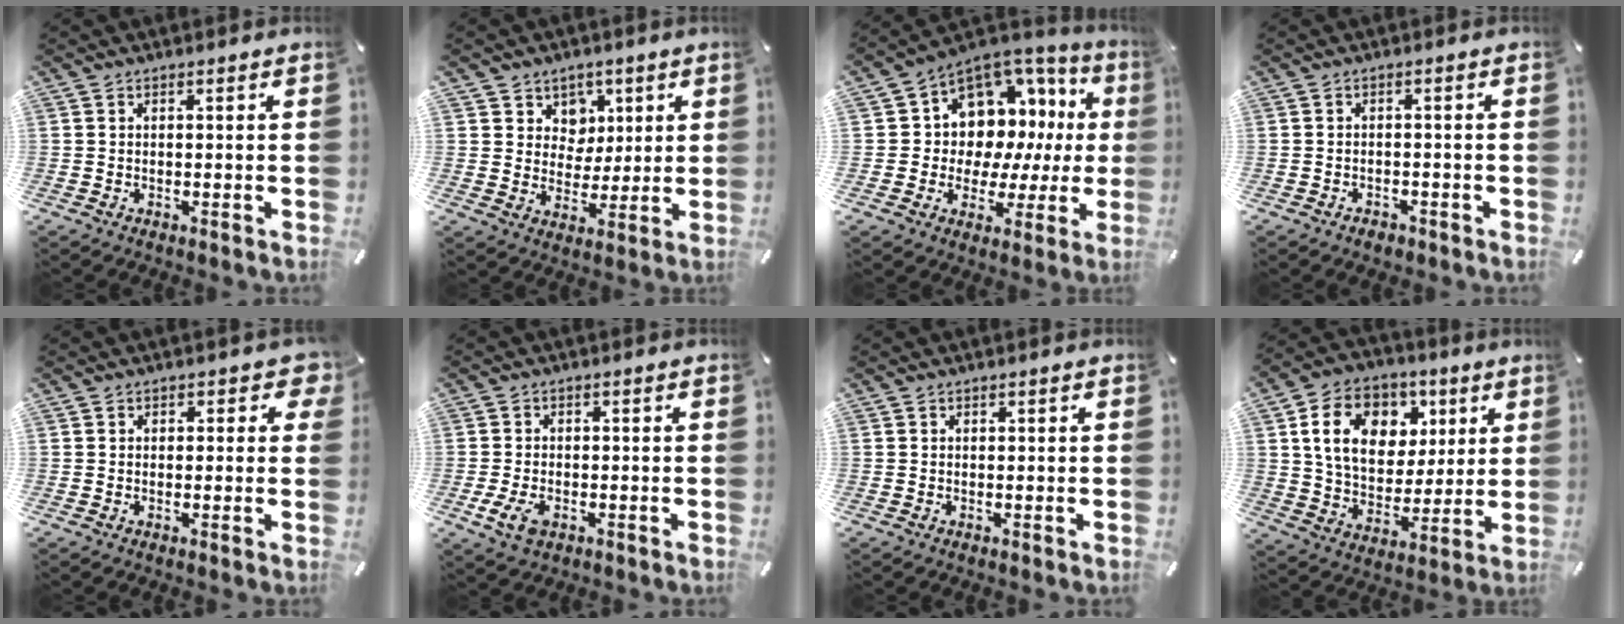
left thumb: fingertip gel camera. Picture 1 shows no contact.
{"total": 7.5, "force": [2.8, 7.0, 0.1], "torque": [-0.008, -0.025, 0.053]}
{"total": 9.7, "force": [3.9, 8.3, 3.0], "torque": [-0.050, -0.067, 0.075]}
{"total": 1.7, "force": [-1.2, 1.1, 0.3], "torque": [-0.006, 0.005, -0.027]}
{"total": 3.0, "force": [1.0, 2.1, 1.9], "torque": [-0.008, -0.001, 0.010]}
{"total": 4.5, "force": [-1.8, 3.1, 2.8], "torque": [-0.072, -0.001, -0.036]}
{"total": 0.0}
{"total": 15.3, "force": [5.6, 12.0, 7.7], "torque": [-0.130, -0.002, 0.106]}